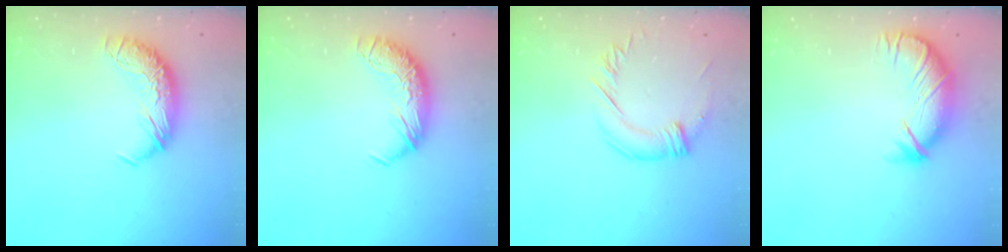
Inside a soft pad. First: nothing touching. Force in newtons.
{"total": 0.0}
{"total": 1.6, "press": 1.0, "slide": 1.2}
{"total": 3.9, "press": 3.4, "slide": 2.1}